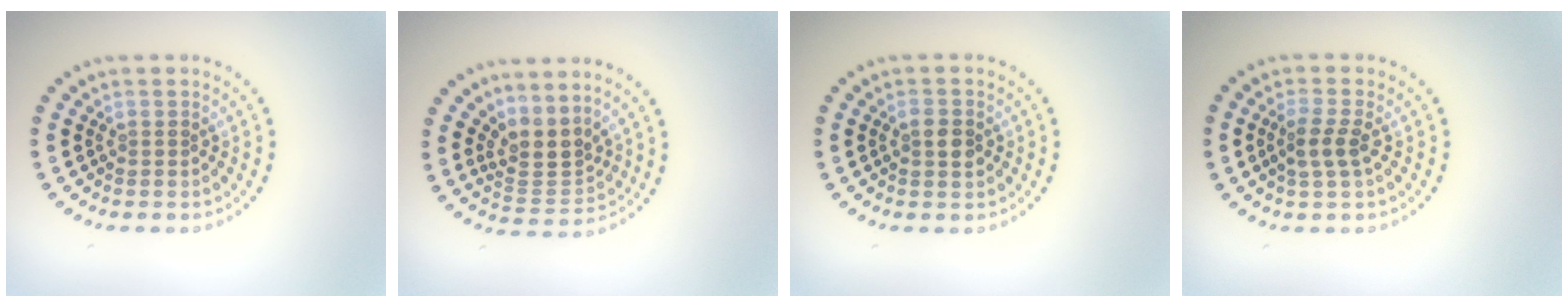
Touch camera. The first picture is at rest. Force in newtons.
{"total": 3.1, "press": 2.2, "slide": 2.2}
{"total": 1.6, "press": 1.6, "slide": 0.1}
{"total": 2.2, "press": 2.0, "slide": 0.9}